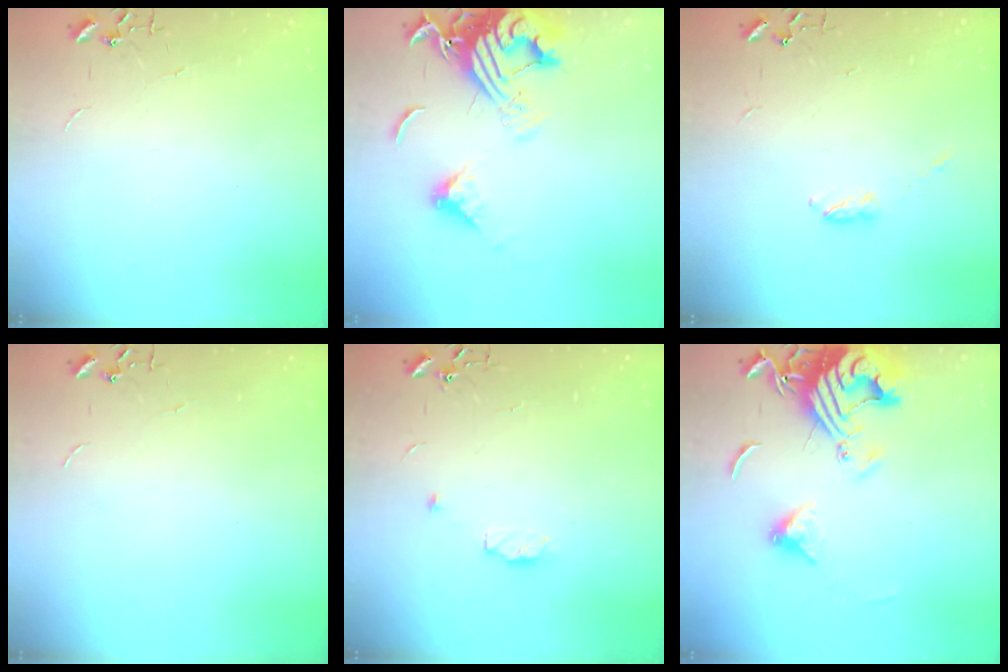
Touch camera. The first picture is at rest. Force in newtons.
{"total": 17.1, "press": 17.0, "slide": 1.9}
{"total": 3.6, "press": 3.6, "slide": 0.6}
{"total": 0.0}
{"total": 6.0, "press": 6.0, "slide": 0.9}
{"total": 15.7, "press": 15.6, "slide": 1.8}